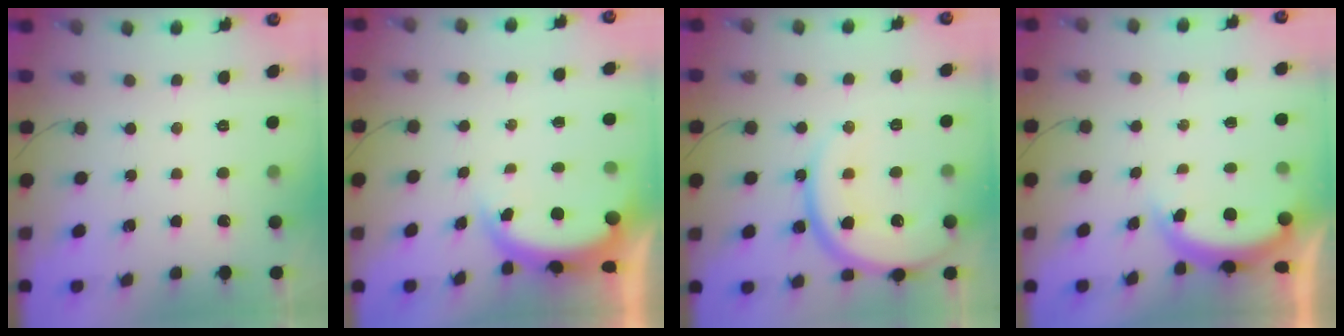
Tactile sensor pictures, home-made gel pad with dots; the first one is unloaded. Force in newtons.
{"total": 4.7, "press": 4.6, "slide": 0.9}
{"total": 14.7, "press": 14.6, "slide": 1.4}
{"total": 4.4, "press": 4.4, "slide": 0.3}